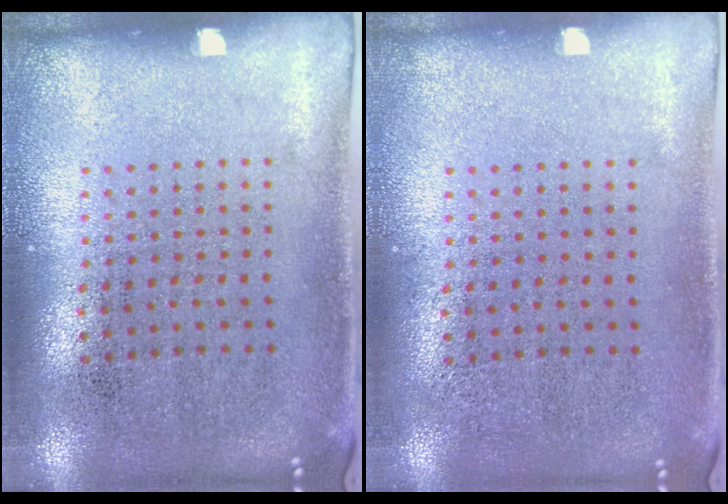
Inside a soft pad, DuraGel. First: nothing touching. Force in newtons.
{"total": 0.0}